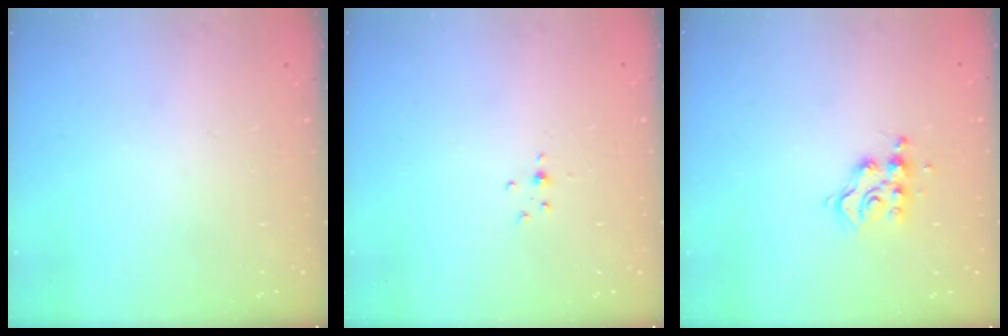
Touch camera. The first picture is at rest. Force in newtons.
{"total": 3.2, "press": 3.0, "slide": 1.1}
{"total": 7.4, "press": 7.4, "slide": 0.5}